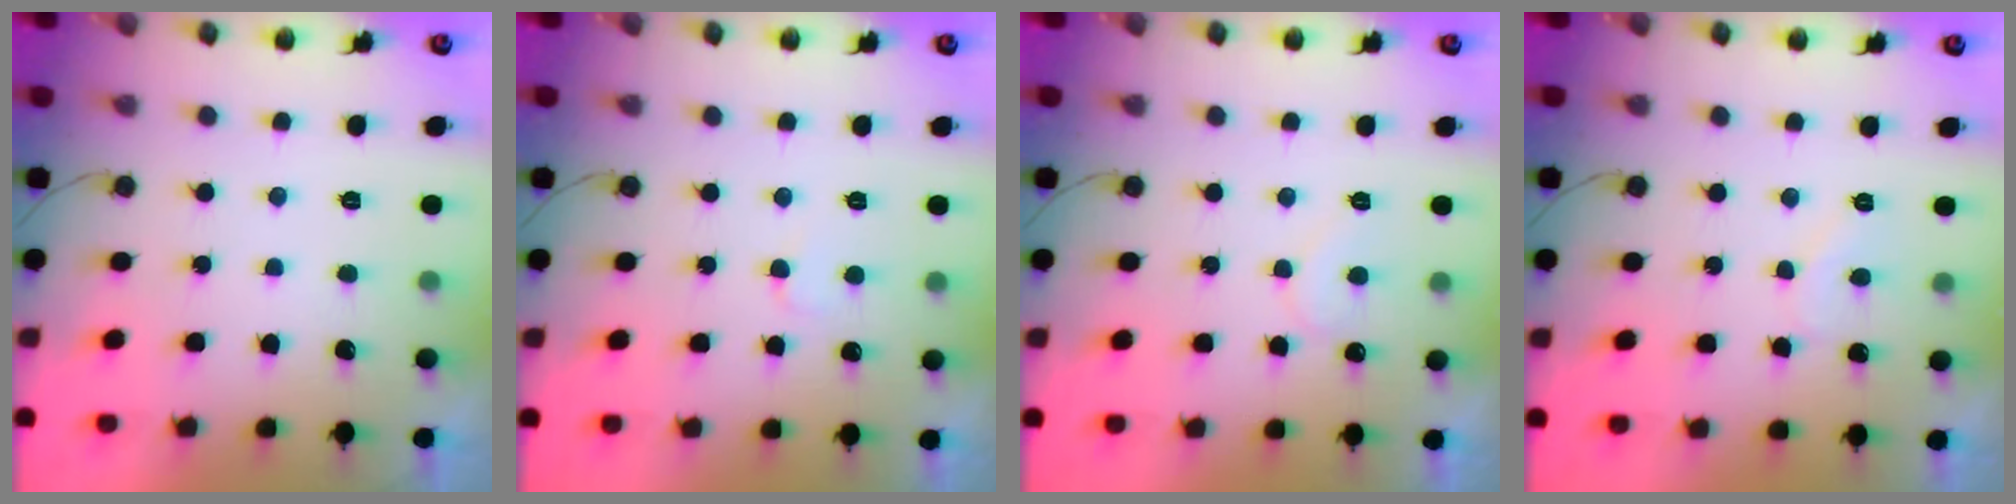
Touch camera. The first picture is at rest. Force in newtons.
{"total": 3.0, "press": 3.0, "slide": 0.3}
{"total": 5.1, "press": 5.1, "slide": 0.4}
{"total": 4.9, "press": 4.9, "slide": 0.5}